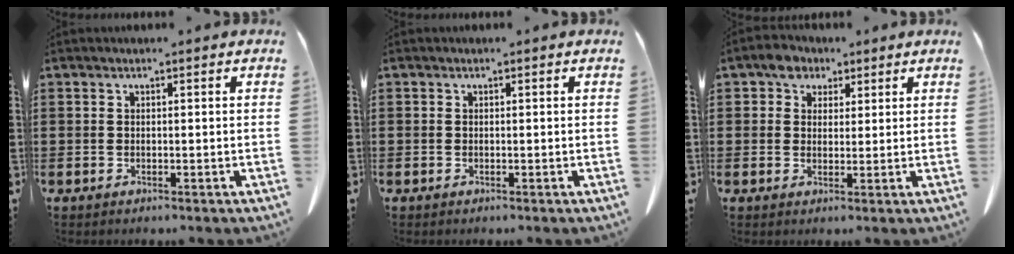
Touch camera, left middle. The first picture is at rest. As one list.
[{"total": 0.0}, {"total": 3.9, "force": [2.5, 2.9, 0.9], "torque": [-0.025, 0.011, 0.043]}]